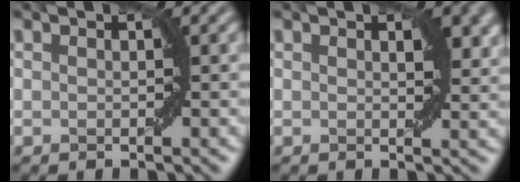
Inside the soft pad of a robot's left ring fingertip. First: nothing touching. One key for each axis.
{"total": 2.6, "fx": 1.1, "fy": 1.1, "fz": 2.1, "tx": -0.024, "ty": 0.000, "tz": 0.022}